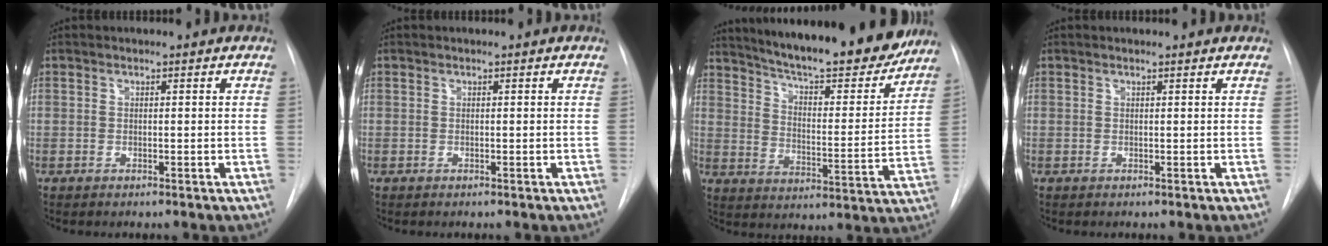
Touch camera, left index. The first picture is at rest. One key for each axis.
{"total": 0.0}
{"total": 23.5, "fx": 20.8, "fy": 3.7, "fz": 10.4, "tx": -0.163, "ty": -0.036, "tz": 0.283}
{"total": 0.9, "fx": 0.9, "fy": 0.0, "fz": 0.2, "tx": -0.011, "ty": 0.008, "tz": 0.013}